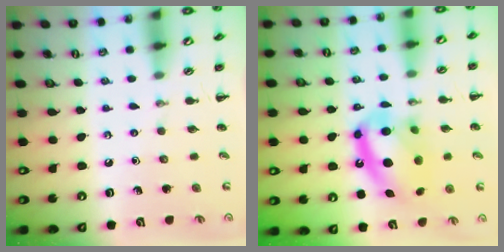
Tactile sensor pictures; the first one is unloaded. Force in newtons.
{"total": 16.0, "press": 15.6, "slide": 3.6}